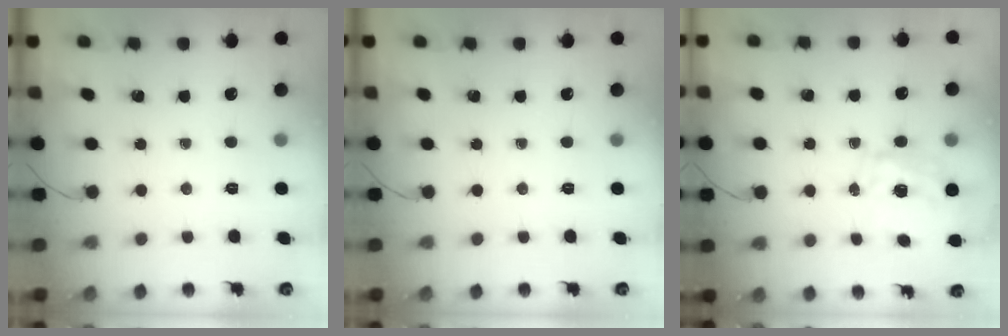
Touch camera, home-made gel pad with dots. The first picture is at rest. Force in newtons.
{"total": 0.0}
{"total": 0.9, "press": 0.7, "slide": 0.6}